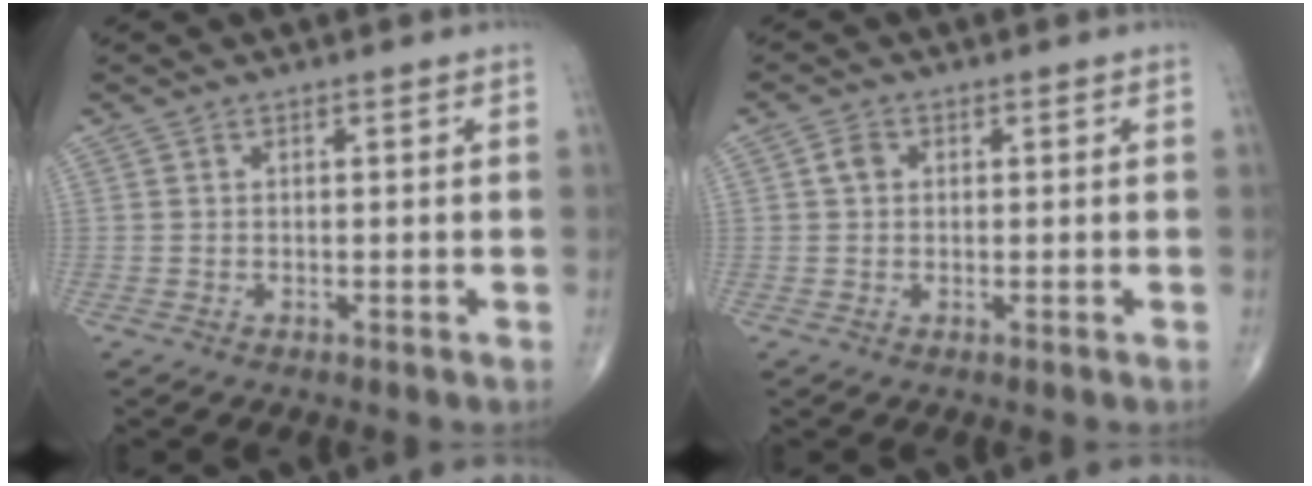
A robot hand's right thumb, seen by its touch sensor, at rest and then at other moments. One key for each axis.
{"total": 2.1, "fx": 0.4, "fy": 1.7, "fz": 1.2, "tx": -0.017, "ty": 0.004, "tz": 0.004}